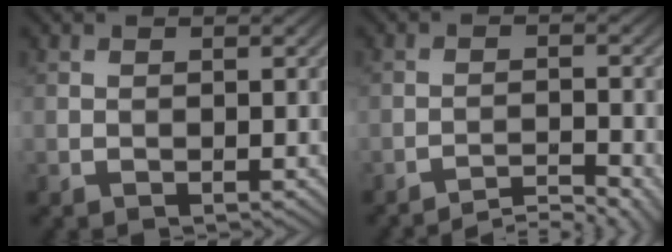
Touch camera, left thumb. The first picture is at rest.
{"total": 4.8, "force": [-4.1, 0.5, 2.4], "torque": [-0.041, 0.009, -0.069]}